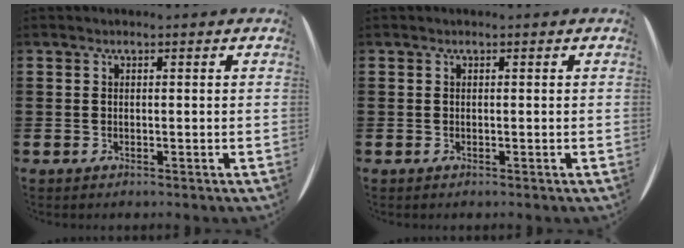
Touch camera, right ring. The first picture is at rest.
{"total": 0.0}